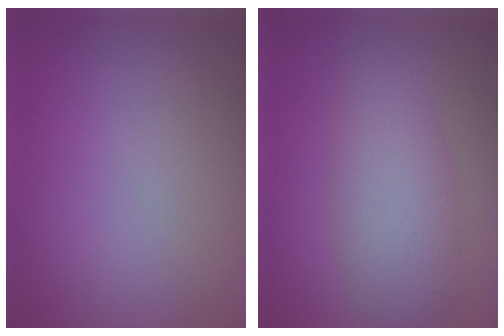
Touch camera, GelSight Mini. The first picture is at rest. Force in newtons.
{"total": 4.9, "press": 4.9, "slide": 0.4}